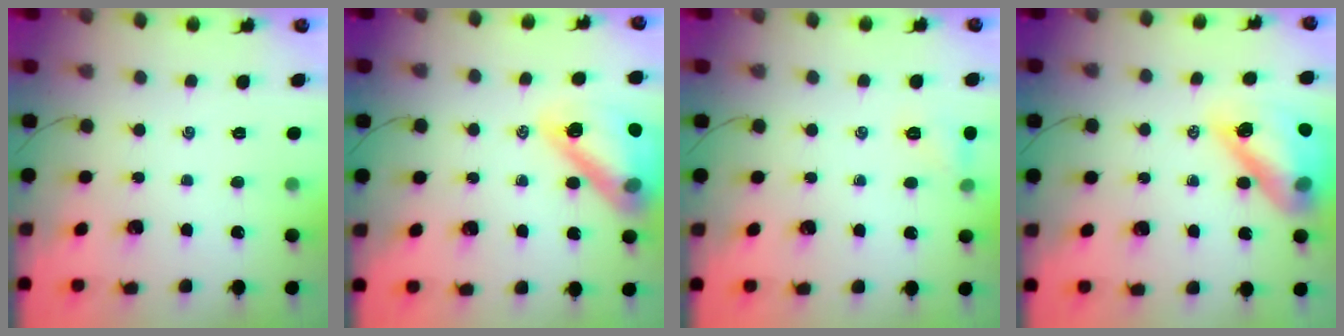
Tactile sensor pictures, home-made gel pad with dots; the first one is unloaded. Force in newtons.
{"total": 20.1, "press": 19.8, "slide": 3.2}
{"total": 5.6, "press": 5.3, "slide": 1.7}
{"total": 17.3, "press": 16.6, "slide": 4.9}